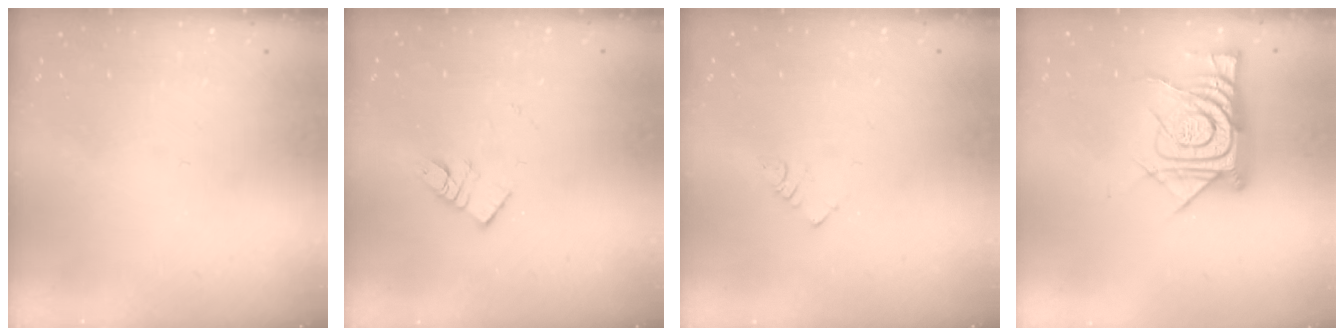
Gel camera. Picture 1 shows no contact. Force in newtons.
{"total": 7.1, "press": 7.1, "slide": 0.2}
{"total": 2.3, "press": 2.3, "slide": 0.4}
{"total": 14.5, "press": 14.4, "slide": 1.4}